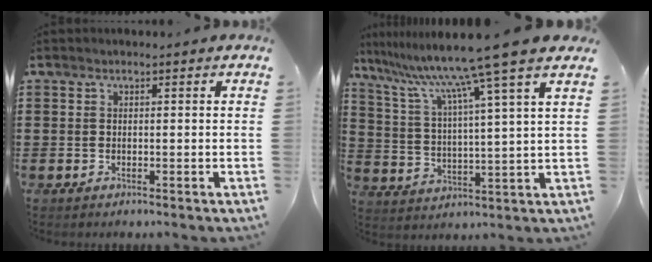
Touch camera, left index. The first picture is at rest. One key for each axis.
{"total": 11.3, "fx": 9.0, "fy": -1.6, "fz": 6.6, "tx": -0.166, "ty": -0.052, "tz": 0.139}